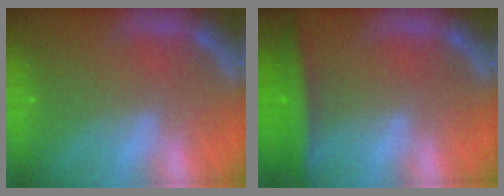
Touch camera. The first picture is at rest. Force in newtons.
{"total": 5.0}